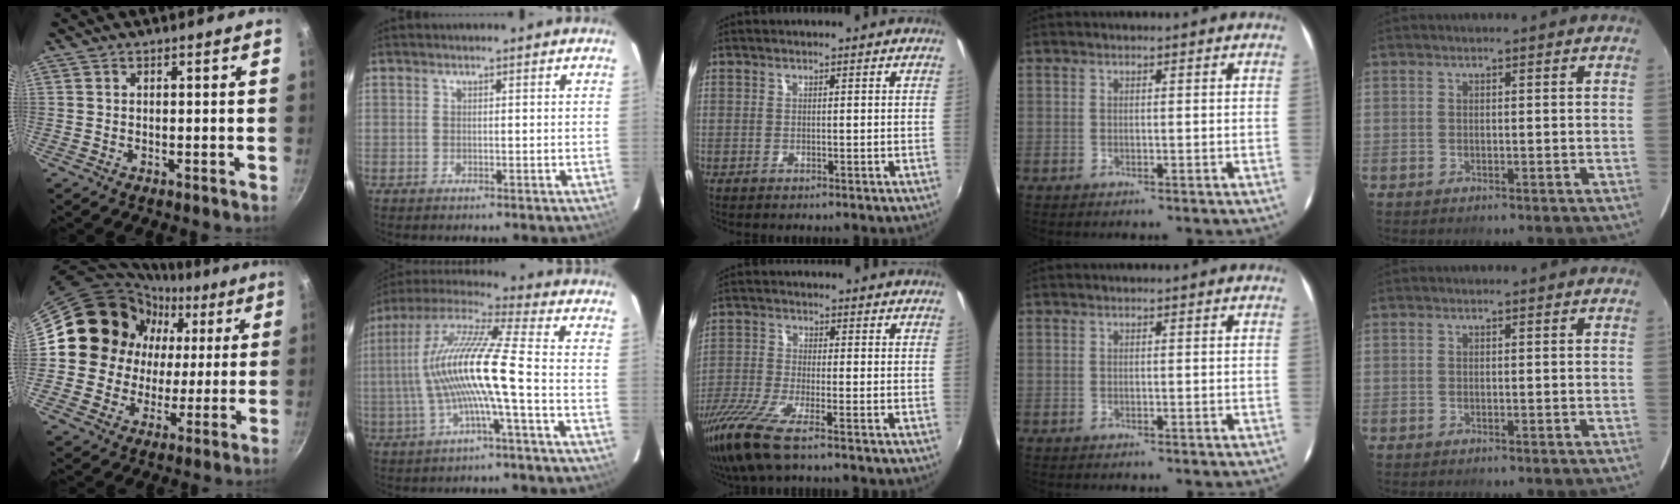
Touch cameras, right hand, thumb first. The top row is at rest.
{"thumb": {"total": 16.4, "force": [4.4, 14.9, 5.3], "torque": [-0.057, 0.007, 0.072]}, "index": {"total": 14.8, "force": [-2.4, 0.1, 14.6], "torque": [-0.272, 0.004, -0.045]}, "middle": {"total": 9.6, "force": [-6.9, 0.7, 6.7], "torque": [-0.157, -0.035, -0.135]}}